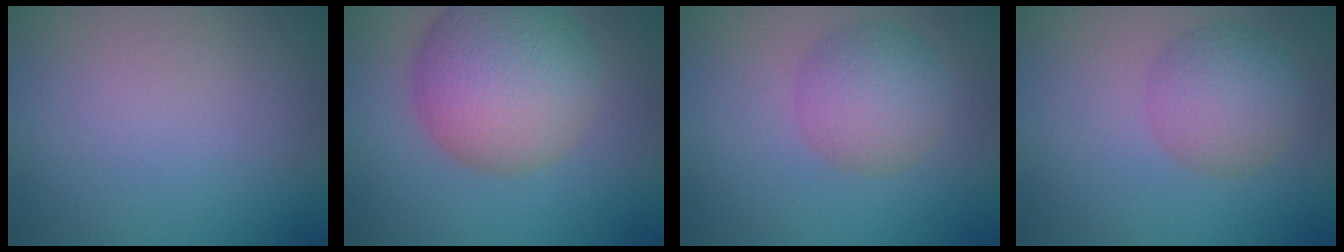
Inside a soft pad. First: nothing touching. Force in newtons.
{"total": 9.4, "press": 9.4, "slide": 0.3}
{"total": 4.3, "press": 4.3, "slide": 0.1}
{"total": 4.3, "press": 4.3, "slide": 0.2}